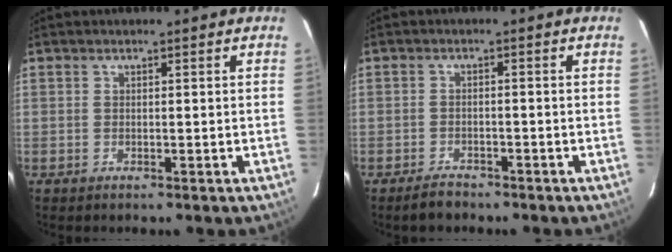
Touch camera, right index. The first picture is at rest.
{"total": 2.8, "force": [-2.4, 1.2, 0.8], "torque": [-0.022, 0.000, -0.038]}